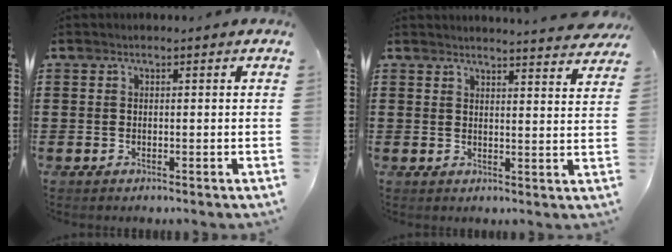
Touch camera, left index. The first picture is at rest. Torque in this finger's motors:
{"motor_torque": [2.14, 0.00, -0.10, -0.21]}